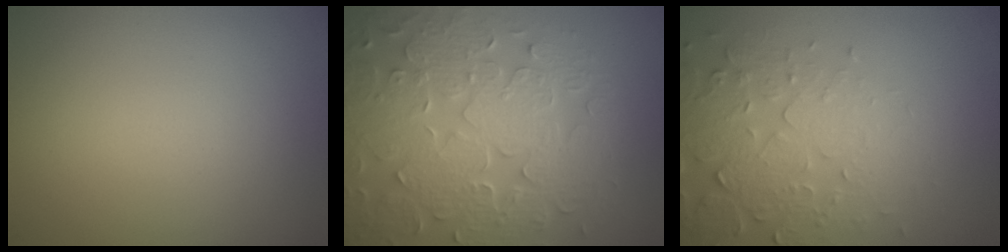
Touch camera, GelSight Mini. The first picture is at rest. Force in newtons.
{"total": 8.7, "press": 6.3, "slide": 6.0}
{"total": 5.3, "press": 3.9, "slide": 3.6}